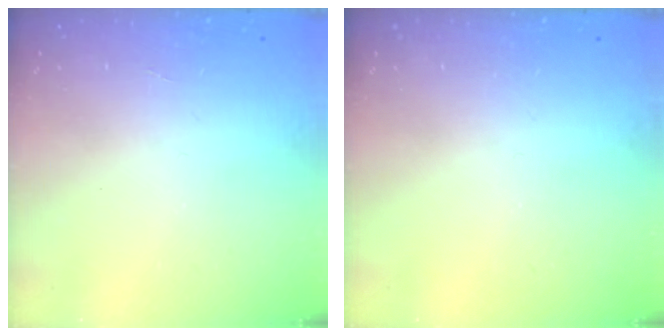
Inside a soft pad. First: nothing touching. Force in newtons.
{"total": 0.0}